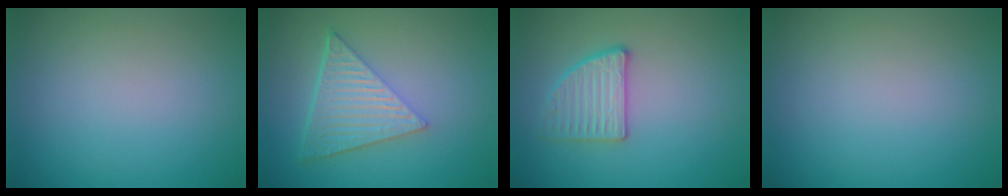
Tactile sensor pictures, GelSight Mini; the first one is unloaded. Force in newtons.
{"total": 6.4, "press": 4.4, "slide": 4.7}
{"total": 2.8, "press": 2.8, "slide": 0.3}
{"total": 0.0}